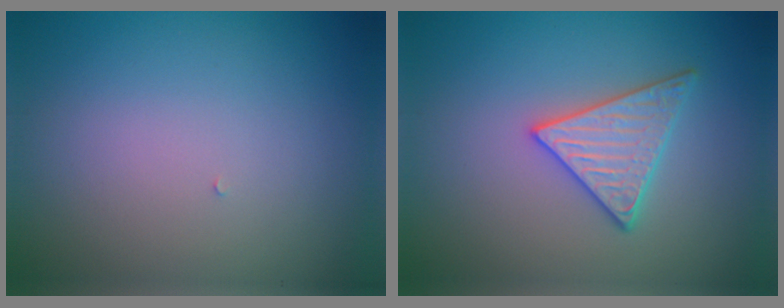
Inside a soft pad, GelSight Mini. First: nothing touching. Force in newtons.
{"total": 3.1, "press": 3.0, "slide": 0.7}